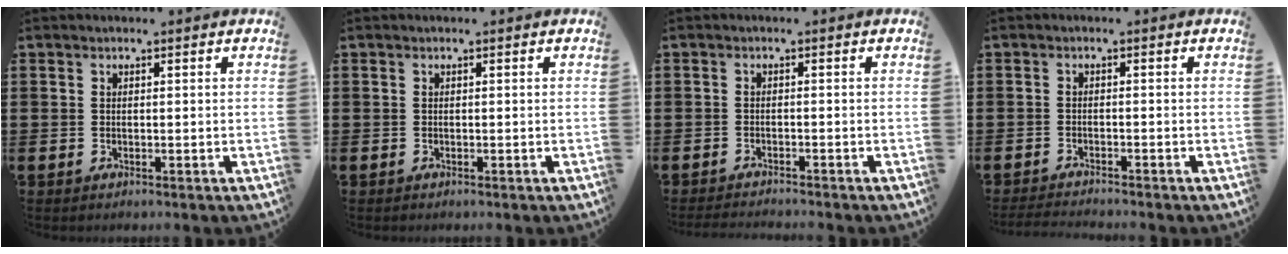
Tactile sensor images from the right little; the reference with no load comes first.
{"total": 0.0}
{"total": 1.2, "force": [-1.2, -0.1, 0.1], "torque": [-0.004, 0.000, -0.023]}
{"total": 1.4, "force": [-1.3, -0.1, 0.3], "torque": [-0.006, 0.002, -0.026]}